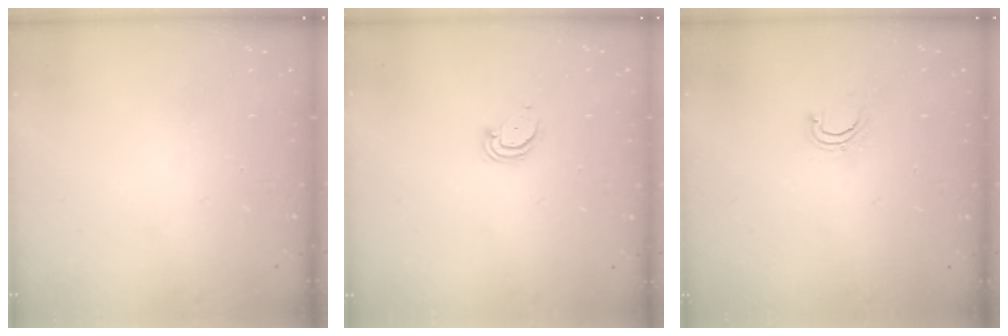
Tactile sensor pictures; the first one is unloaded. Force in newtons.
{"total": 3.0, "press": 3.0, "slide": 0.2}
{"total": 4.2, "press": 4.1, "slide": 0.8}